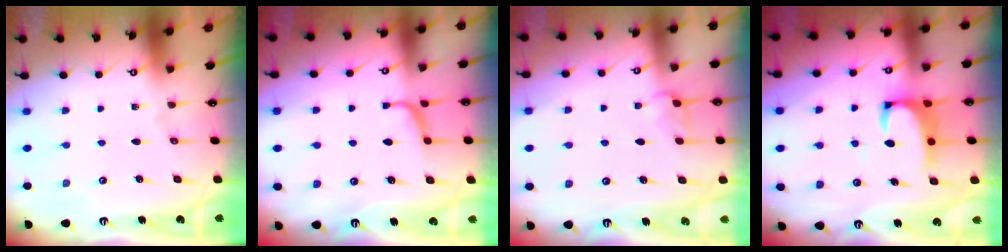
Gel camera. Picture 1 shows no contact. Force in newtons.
{"total": 2.4, "press": 2.3, "slide": 0.3}
{"total": 2.1, "press": 2.0, "slide": 0.6}
{"total": 2.1, "press": 1.9, "slide": 0.9}